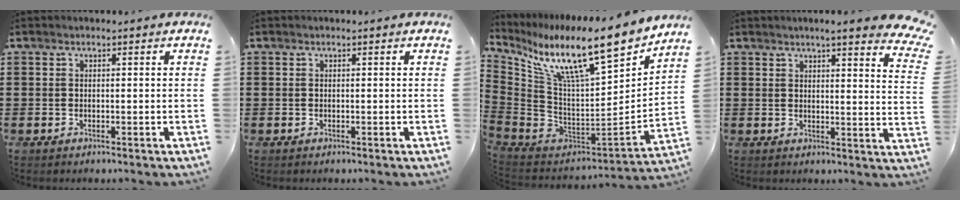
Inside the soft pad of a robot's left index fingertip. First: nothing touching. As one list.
[{"total": 0.0}, {"total": 15.3, "force": [10.2, 2.9, 11.0], "torque": [-0.214, -0.074, 0.170]}, {"total": 4.3, "force": [3.8, -0.6, 2.1], "torque": [-0.048, -0.020, 0.061]}]